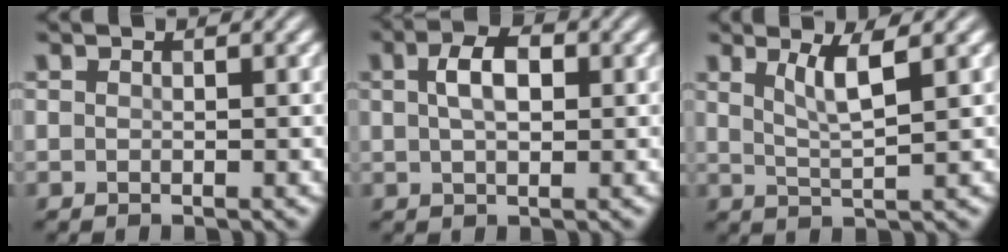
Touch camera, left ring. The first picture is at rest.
{"total": 3.6, "force": [0.9, 1.9, 2.9], "torque": [-0.057, 0.008, 0.012]}
{"total": 3.2, "force": [1.5, 0.6, 2.8], "torque": [-0.049, -0.003, 0.030]}